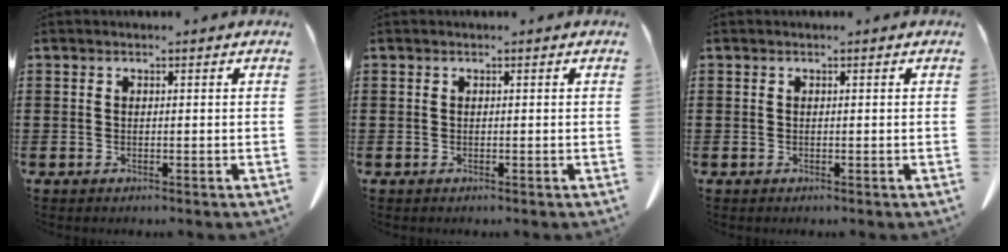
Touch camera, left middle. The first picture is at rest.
{"total": 0.0}
{"total": 0.0}